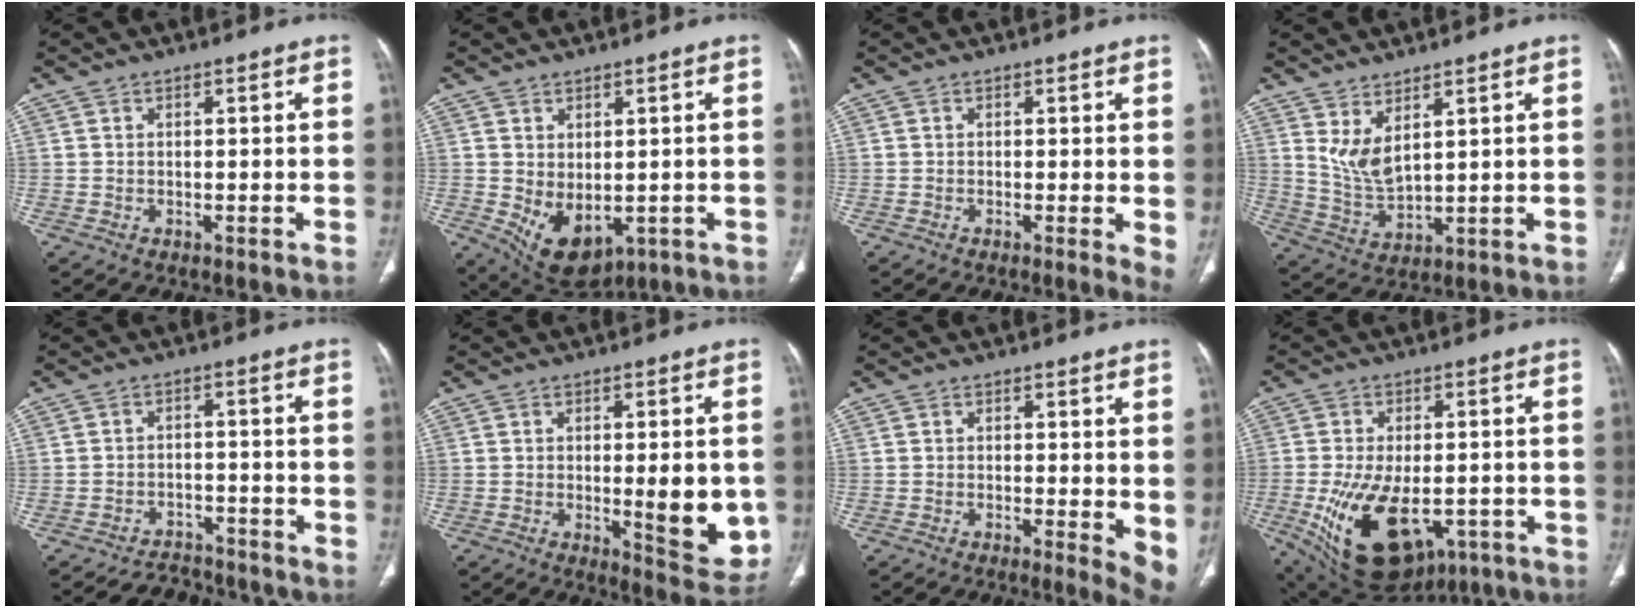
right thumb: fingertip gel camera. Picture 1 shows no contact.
{"total": 9.0, "force": [-1.5, 5.6, 6.9], "torque": [-0.101, -0.006, 0.005]}
{"total": 3.5, "force": [-0.1, 0.9, 3.4], "torque": [-0.042, -0.009, -0.007]}
{"total": 6.5, "force": [3.5, 2.4, 5.0], "torque": [-0.099, -0.035, 0.083]}
{"total": 5.2, "force": [-4.8, 2.0, -0.4], "torque": [0.004, 0.040, -0.075]}
{"total": 11.4, "force": [-1.1, 4.0, 10.6], "torque": [-0.112, -0.021, -0.004]}
{"total": 5.3, "force": [0.2, 1.7, 5.0], "torque": [-0.059, -0.012, 0.000]}
{"total": 19.5, "force": [-6.0, 11.3, 14.8], "torque": [-0.280, -0.009, -0.068]}